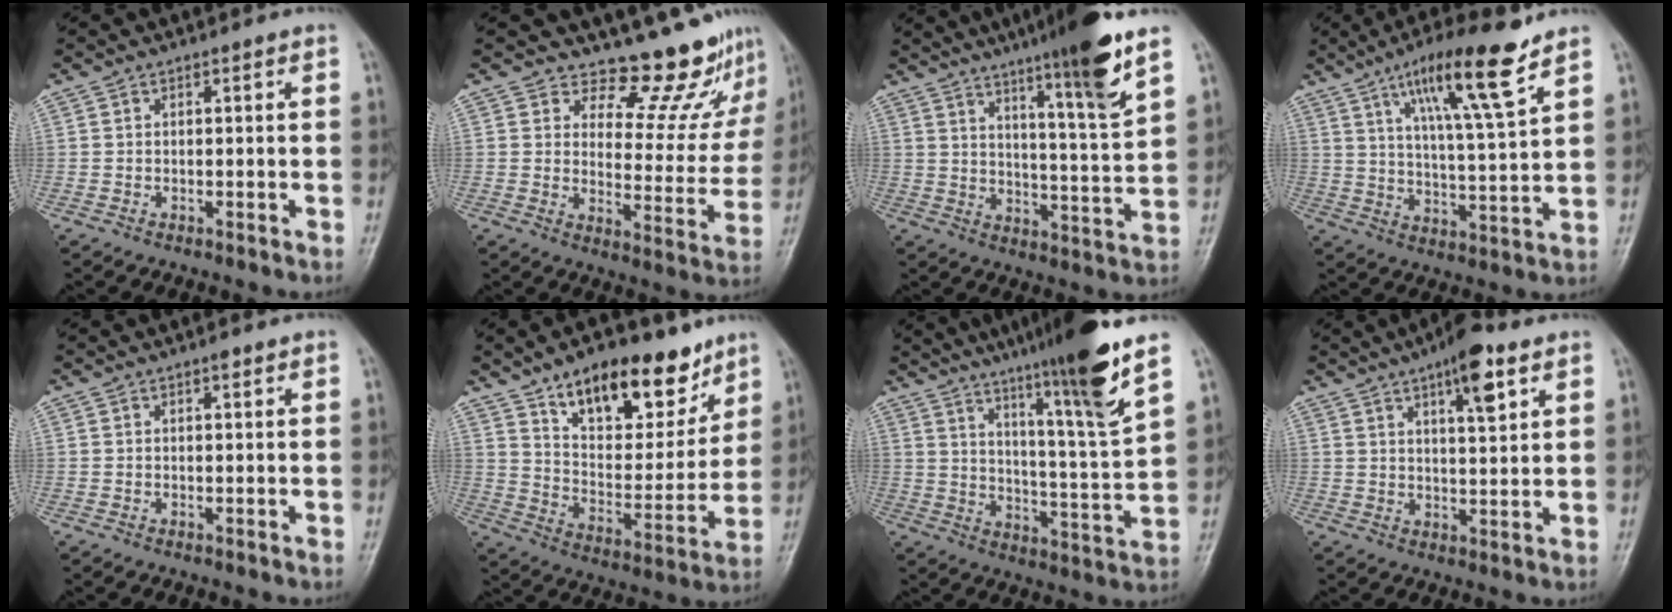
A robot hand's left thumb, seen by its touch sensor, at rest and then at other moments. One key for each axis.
{"total": 12.8, "fx": 11.9, "fy": 4.1, "fz": 2.5, "tx": 0.010, "ty": -0.118, "tz": 0.147}
{"total": 15.0, "fx": 9.7, "fy": 0.5, "fz": 11.5, "tx": -0.170, "ty": -0.056, "tz": 0.150}
{"total": 14.5, "fx": 9.0, "fy": 1.7, "fz": 11.2, "tx": -0.186, "ty": -0.044, "tz": 0.155}
{"total": 1.0, "fx": 0.6, "fy": 0.3, "fz": 0.7, "tx": -0.010, "ty": -0.002, "tz": 0.010}
{"total": 20.4, "fx": 13.4, "fy": 9.4, "fz": 12.1, "tx": -0.128, "ty": -0.067, "tz": 0.222}
{"total": 18.0, "fx": 12.5, "fy": -0.5, "fz": 13.0, "tx": -0.191, "ty": -0.068, "tz": 0.195}
{"total": 9.3, "fx": 5.2, "fy": 2.7, "fz": 7.2, "tx": -0.098, "ty": -0.021, "tz": 0.078}